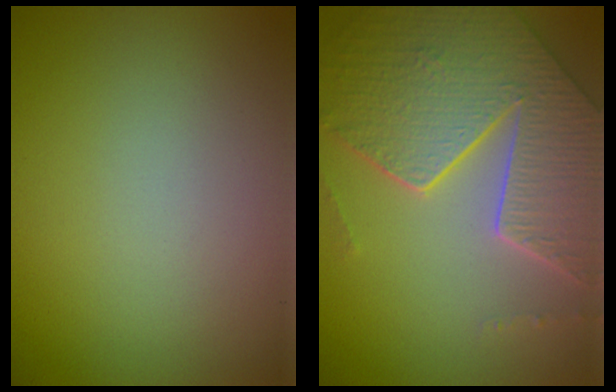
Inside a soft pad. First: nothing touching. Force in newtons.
{"total": 8.2, "press": 5.8, "slide": 5.8}